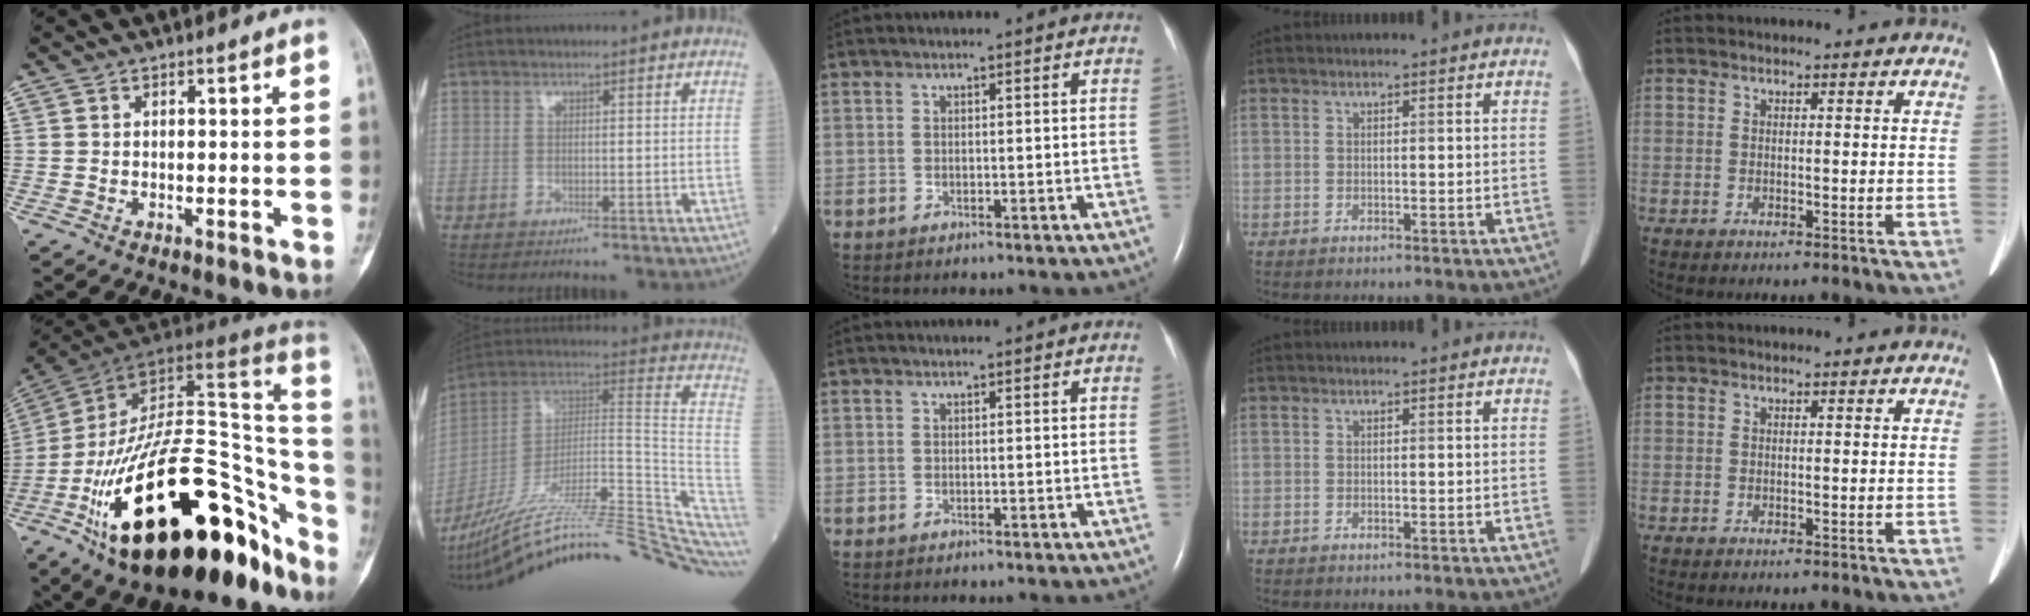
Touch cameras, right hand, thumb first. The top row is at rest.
{"thumb": {"total": 39.4, "force": [-17.5, 18.3, 30.2], "torque": [-0.370, 0.063, -0.266]}, "index": {"total": 31.8, "force": [-25.5, 2.7, 18.9], "torque": [-0.193, 0.005, -0.379]}}